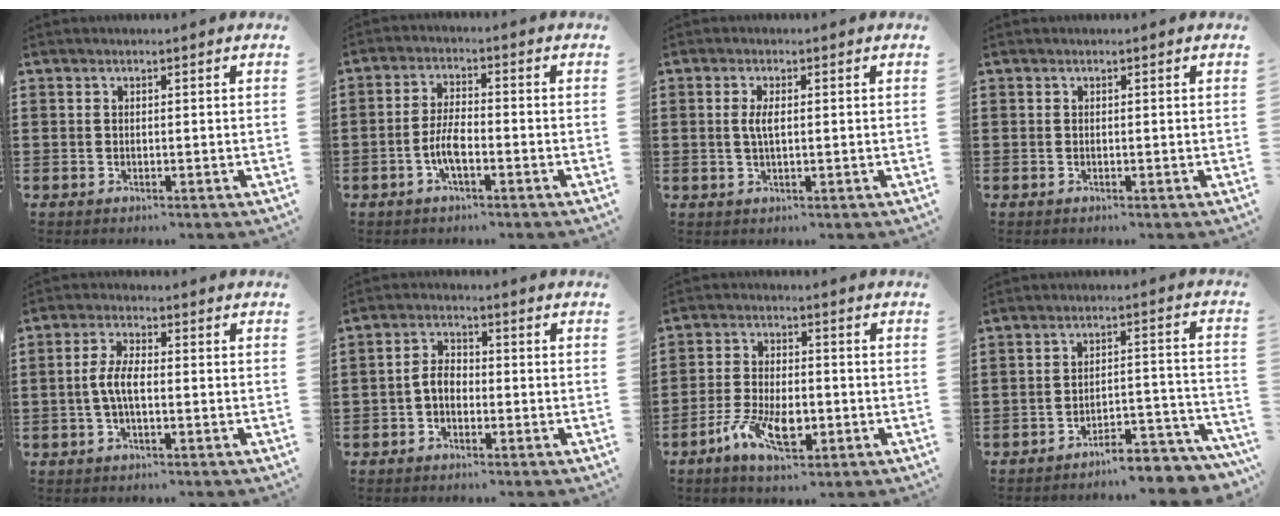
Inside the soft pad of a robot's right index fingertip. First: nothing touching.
{"total": 4.8, "force": [-1.8, 1.4, 4.2], "torque": [-0.098, -0.002, -0.041]}
{"total": 2.6, "force": [0.2, 0.8, 2.4], "torque": [-0.048, 0.003, 0.002]}
{"total": 0.0}
{"total": 4.5, "force": [-0.7, 1.6, 4.2], "torque": [-0.103, -0.004, -0.023]}
{"total": 3.5, "force": [-1.1, 2.2, 2.5], "torque": [-0.063, 0.003, -0.027]}
{"total": 8.0, "force": [-3.4, 3.7, 6.3], "torque": [-0.133, -0.001, -0.061]}
{"total": 5.5, "force": [-5.3, 0.5, 1.3], "torque": [-0.021, 0.006, -0.106]}